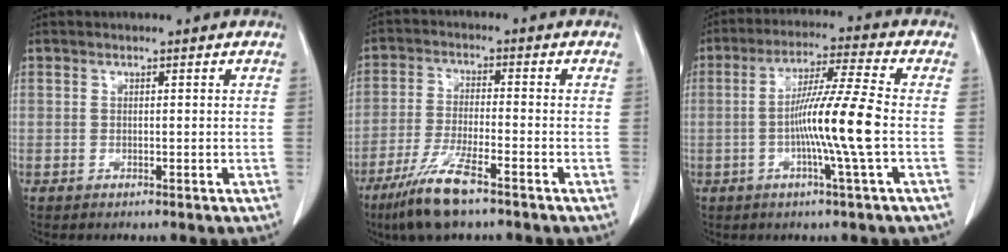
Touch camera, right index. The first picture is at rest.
{"total": 9.0, "force": [-6.0, 0.9, 6.6], "torque": [-0.138, -0.023, -0.111]}
{"total": 9.7, "force": [-2.0, -1.7, 9.4], "torque": [-0.172, -0.003, -0.039]}